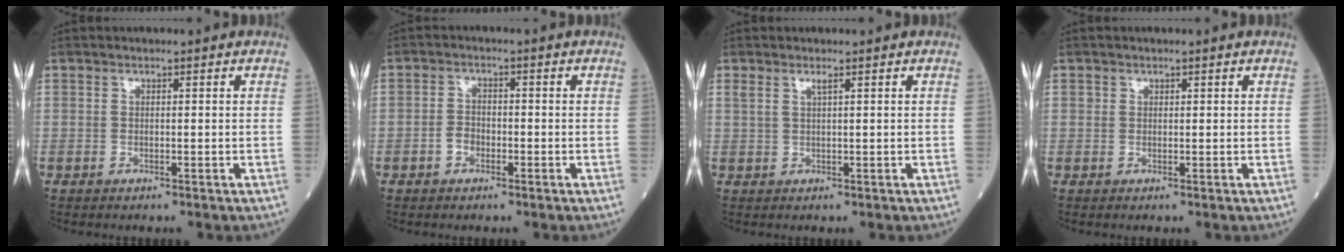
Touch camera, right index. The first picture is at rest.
{"total": 2.5, "force": [-1.0, 1.7, 1.4], "torque": [-0.020, 0.007, -0.022]}
{"total": 1.4, "force": [0.9, -0.1, 1.0], "torque": [-0.028, 0.005, 0.021]}
{"total": 0.7, "force": [0.4, 0.6, 0.1], "torque": [0.008, 0.001, 0.002]}